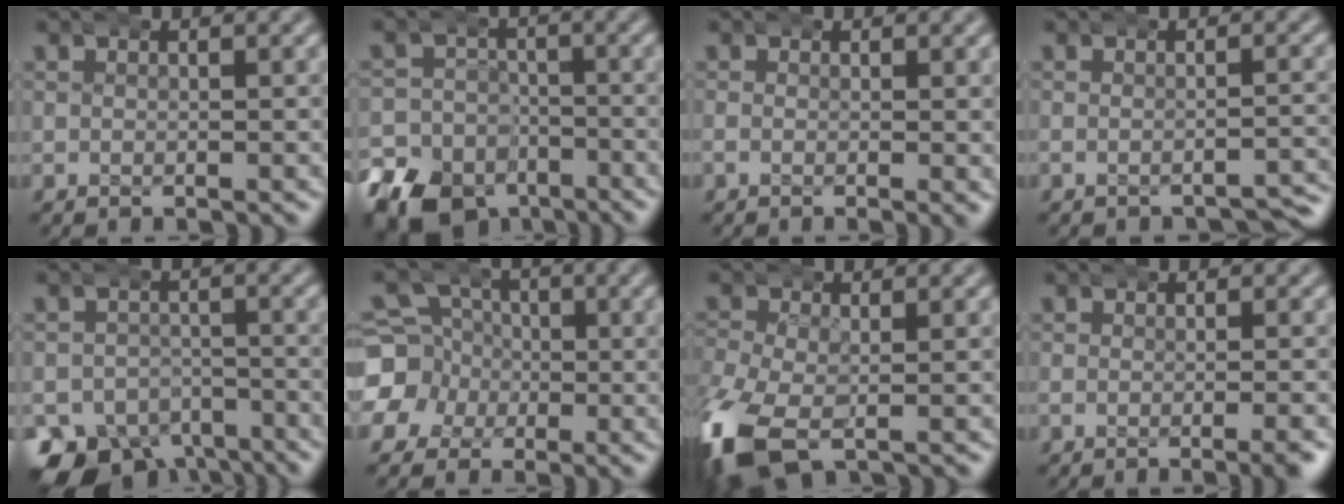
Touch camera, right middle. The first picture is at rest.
{"total": 11.3, "force": [-7.4, 8.1, 3.0], "torque": [-0.039, -0.038, -0.122]}
{"total": 1.0, "force": [-0.2, 0.0, 0.9], "torque": [-0.008, 0.002, -0.005]}
{"total": 2.5, "force": [-2.5, 0.1, 0.3], "torque": [-0.003, 0.003, -0.042]}
{"total": 10.9, "force": [-7.2, 7.2, 3.9], "torque": [-0.060, -0.051, -0.109]}
{"total": 9.2, "force": [-0.9, 8.8, 2.3], "torque": [-0.058, -0.030, -0.019]}
{"total": 6.6, "force": [-3.8, 4.2, 3.4], "torque": [-0.103, -0.029, -0.049]}
{"total": 1.5, "force": [-0.9, -0.4, 1.1], "torque": [-0.010, 0.006, -0.021]}